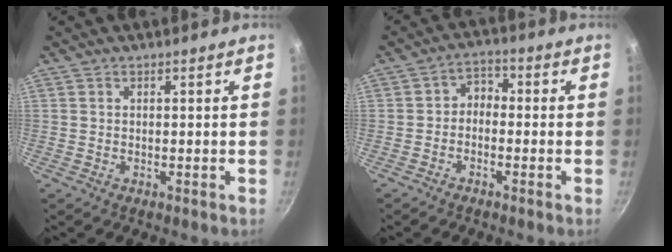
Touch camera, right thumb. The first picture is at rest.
{"total": 3.6, "force": [-1.2, 2.7, 2.0], "torque": [-0.020, 0.028, -0.030]}